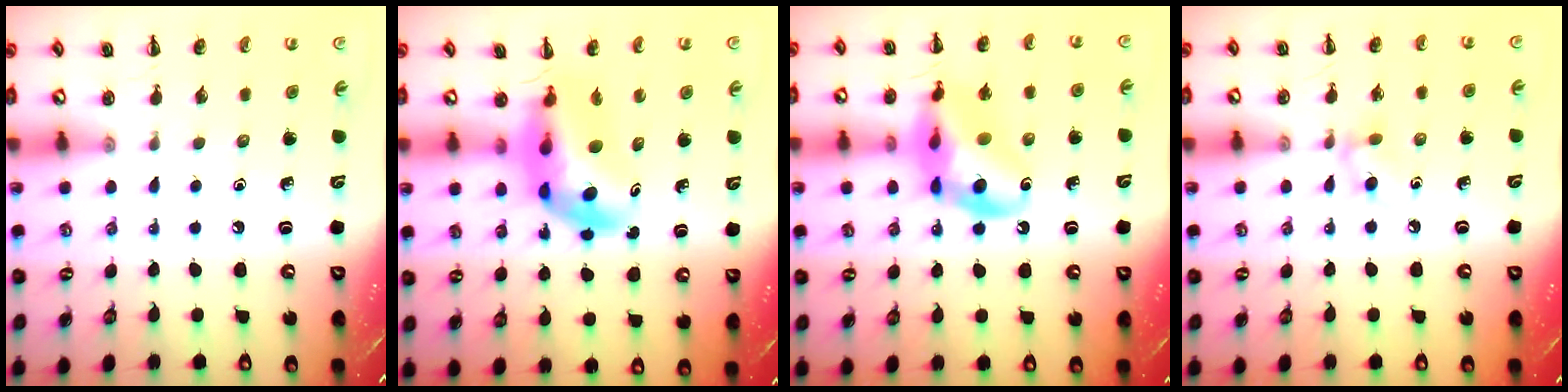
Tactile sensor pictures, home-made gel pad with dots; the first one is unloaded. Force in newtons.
{"total": 9.2, "press": 8.7, "slide": 2.9}
{"total": 14.9, "press": 14.6, "slide": 3.1}
{"total": 5.0, "press": 4.7, "slide": 1.6}